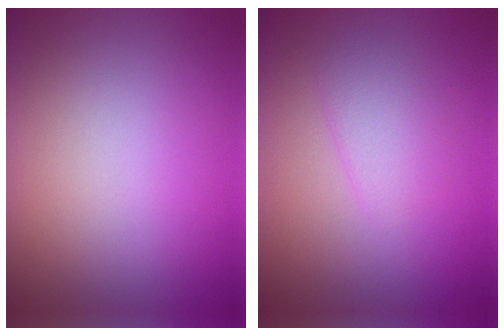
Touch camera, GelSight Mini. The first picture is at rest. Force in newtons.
{"total": 1.8, "press": 1.8, "slide": 0.1}